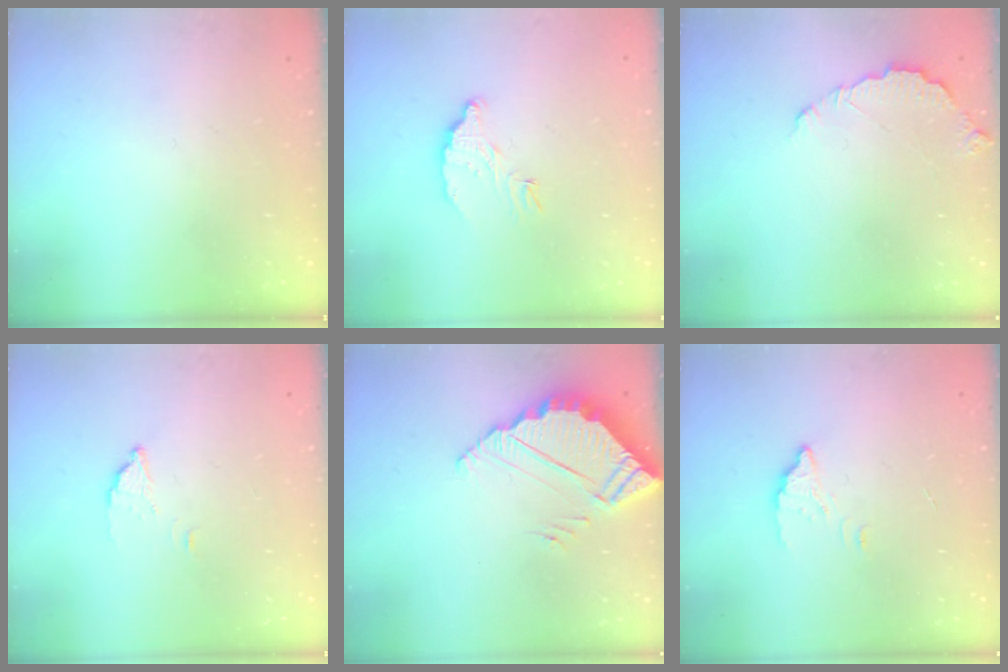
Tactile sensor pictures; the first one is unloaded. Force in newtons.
{"total": 7.5, "press": 7.5, "slide": 0.8}
{"total": 3.5, "press": 3.5, "slide": 0.3}
{"total": 2.3, "press": 2.3, "slide": 0.1}
{"total": 4.3, "press": 4.3, "slide": 0.3}
{"total": 2.9, "press": 2.9, "slide": 0.2}